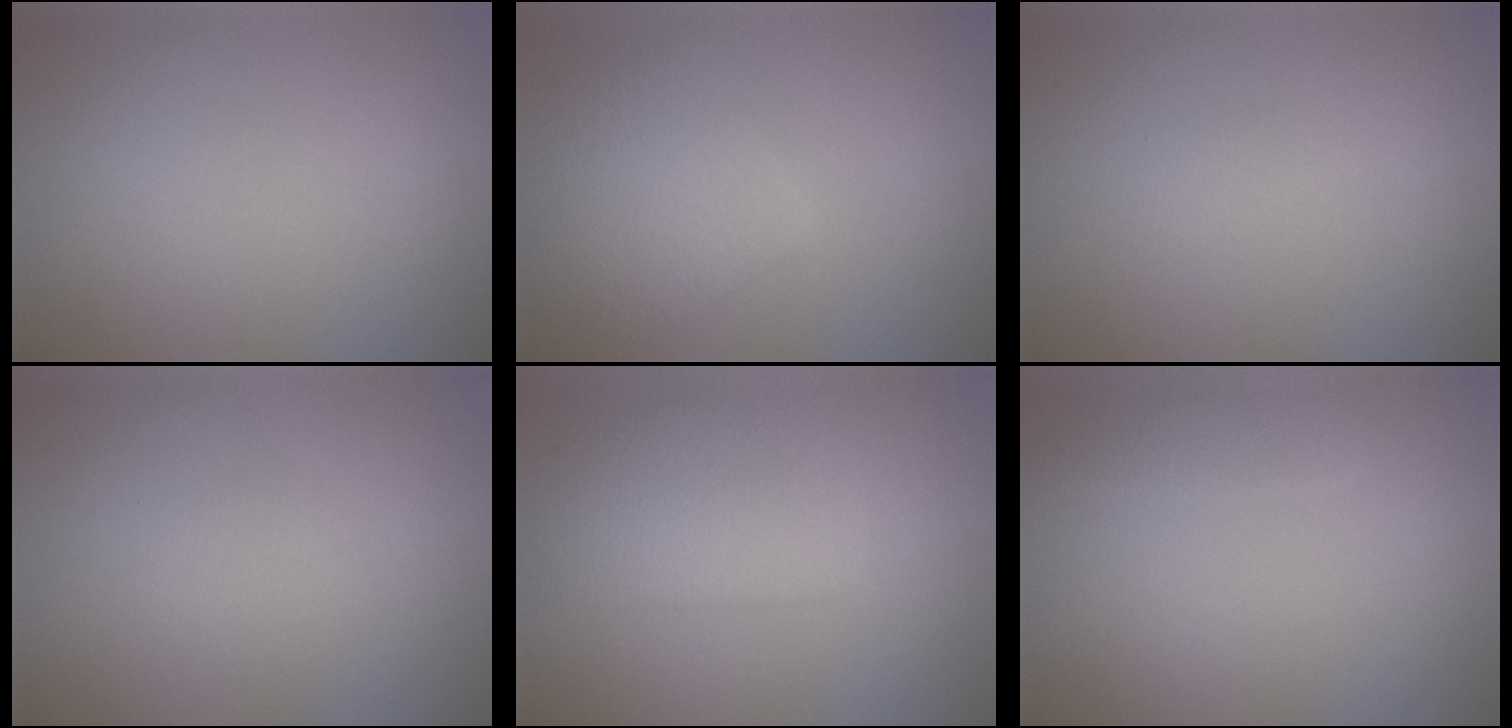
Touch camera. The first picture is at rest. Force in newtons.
{"total": 4.8, "press": 4.8, "slide": 0.2}
{"total": 0.7, "press": 0.7, "slide": 0.1}
{"total": 0.9, "press": 0.9, "slide": 0.0}
{"total": 4.4, "press": 4.4, "slide": 0.0}
{"total": 1.4, "press": 1.4, "slide": 0.1}